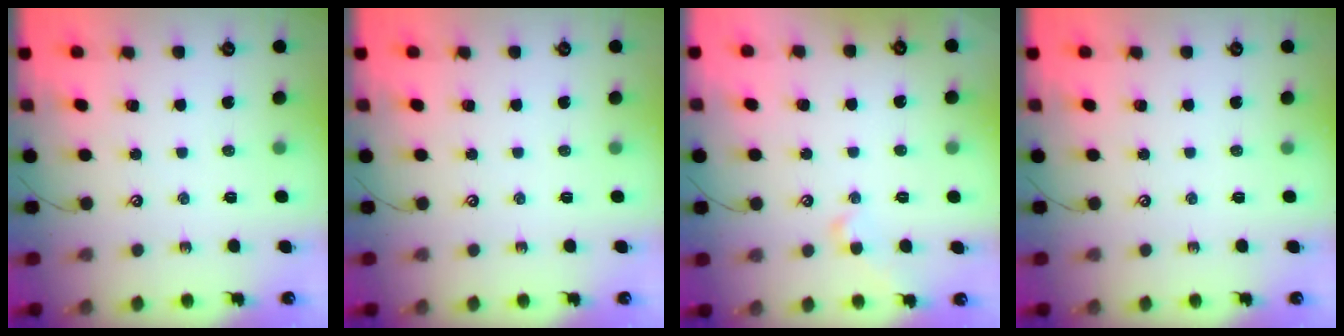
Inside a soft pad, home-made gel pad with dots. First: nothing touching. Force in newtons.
{"total": 0.0}
{"total": 1.6, "press": 1.3, "slide": 0.8}
{"total": 0.0}